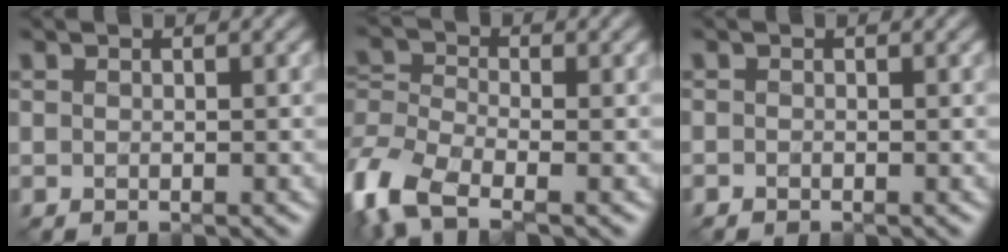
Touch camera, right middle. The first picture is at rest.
{"total": 7.4, "force": [-4.2, 3.6, 4.9], "torque": [-0.119, -0.008, -0.100]}
{"total": 0.0}